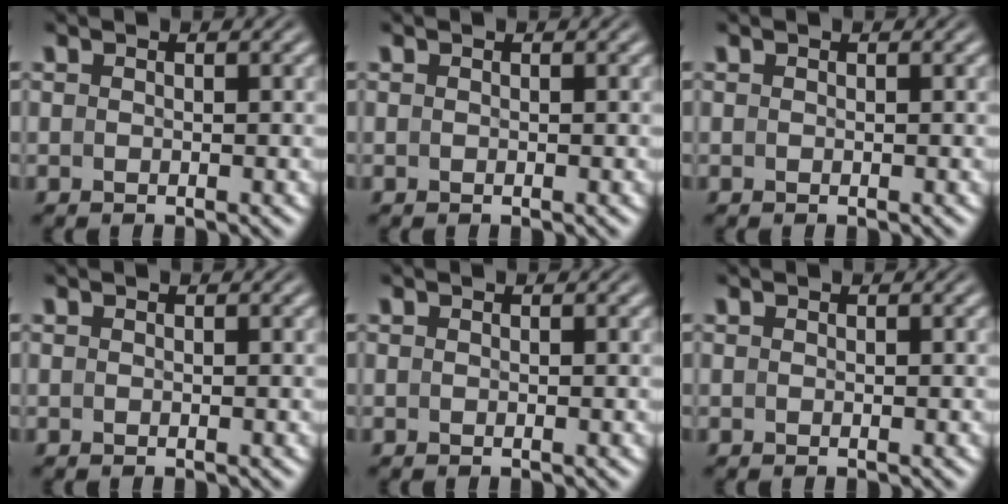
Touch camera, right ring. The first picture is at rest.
{"total": 0.0}
{"total": 0.0}
{"total": 0.0}
{"total": 0.0}
{"total": 0.0}